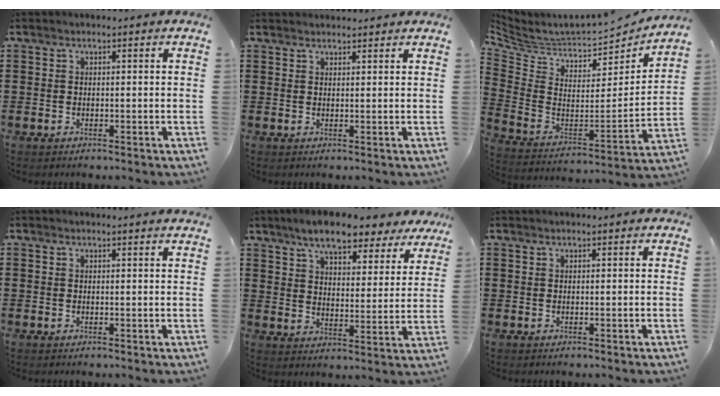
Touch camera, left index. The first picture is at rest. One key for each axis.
{"total": 1.1, "fx": 1.1, "fy": 0.1, "fz": 0.1, "tx": -0.003, "ty": -0.001, "tz": 0.022}
{"total": 4.6, "fx": 4.5, "fy": 0.5, "fz": 0.8, "tx": -0.047, "ty": -0.056, "tz": 0.071}
{"total": 0.7, "fx": 0.6, "fy": -0.2, "fz": 0.2, "tx": -0.005, "ty": -0.003, "tz": 0.013}
{"total": 7.6, "fx": 6.7, "fy": 1.6, "fz": 3.2, "tx": -0.083, "ty": -0.021, "tz": 0.119}
{"total": 0.0}